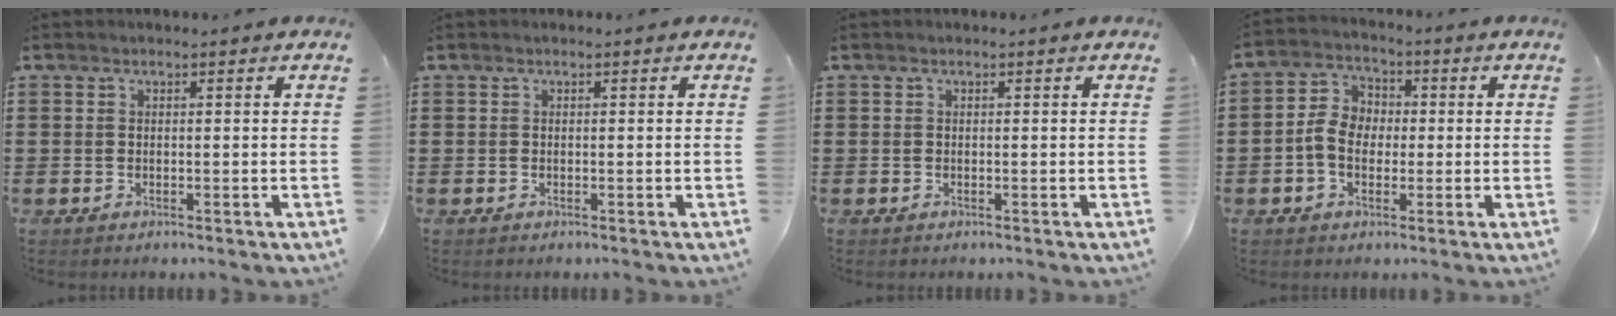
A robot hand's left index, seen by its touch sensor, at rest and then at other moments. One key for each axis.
{"total": 0.0}
{"total": 0.0}
{"total": 5.6, "fx": -0.9, "fy": 4.2, "fz": 3.6, "tx": -0.086, "ty": 0.009, "tz": -0.021}